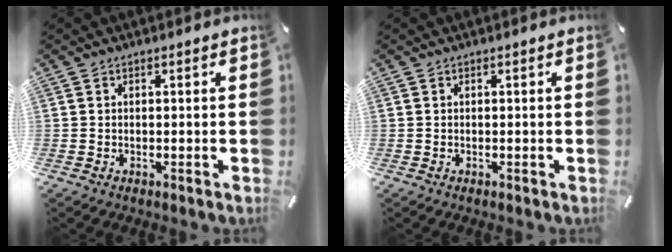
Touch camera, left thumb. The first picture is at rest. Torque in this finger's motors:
{"motor_torque": [0.00, 0.00, -0.04, 0.06, 0.00]}